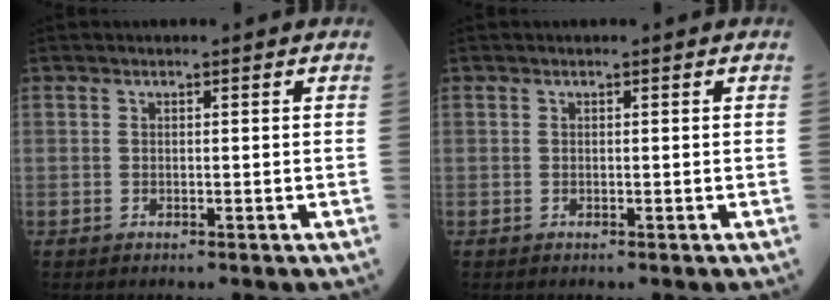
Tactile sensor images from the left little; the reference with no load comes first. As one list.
[{"total": 0.0}]